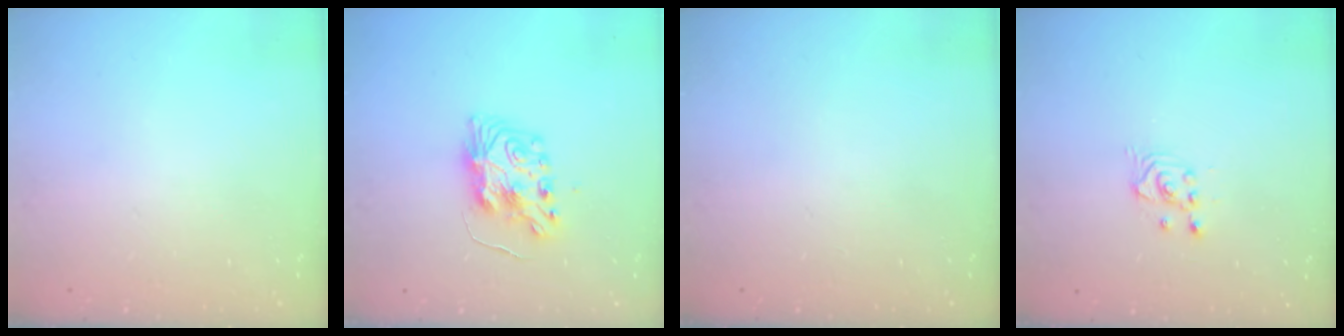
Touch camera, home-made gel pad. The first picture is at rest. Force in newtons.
{"total": 9.0, "press": 9.0, "slide": 0.9}
{"total": 0.0}
{"total": 2.5, "press": 2.5, "slide": 0.3}